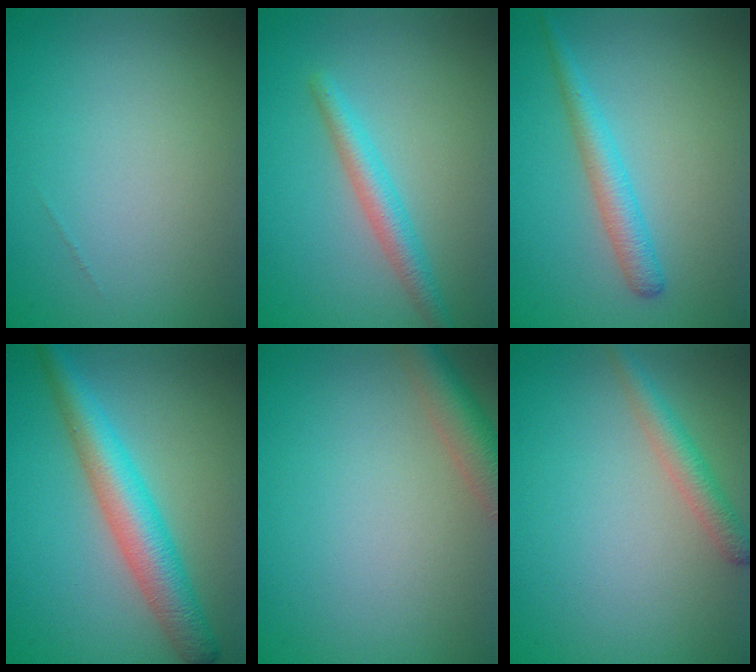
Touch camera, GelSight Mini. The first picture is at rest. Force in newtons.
{"total": 2.7, "press": 2.7, "slide": 0.1}
{"total": 2.7, "press": 2.6, "slide": 0.1}
{"total": 5.6, "press": 5.6, "slide": 0.1}
{"total": 3.7, "press": 3.7, "slide": 0.2}
{"total": 2.4, "press": 2.4, "slide": 0.1}